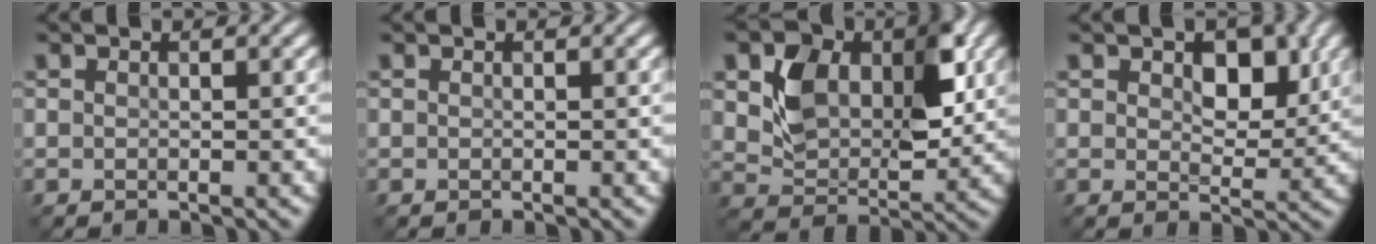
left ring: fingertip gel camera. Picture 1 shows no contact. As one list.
[{"total": 0.0}, {"total": 7.0, "force": [2.0, 4.8, 4.7], "torque": [-0.089, -0.009, 0.036]}, {"total": 4.4, "force": [1.4, 2.6, 3.3], "torque": [-0.048, -0.007, 0.018]}]